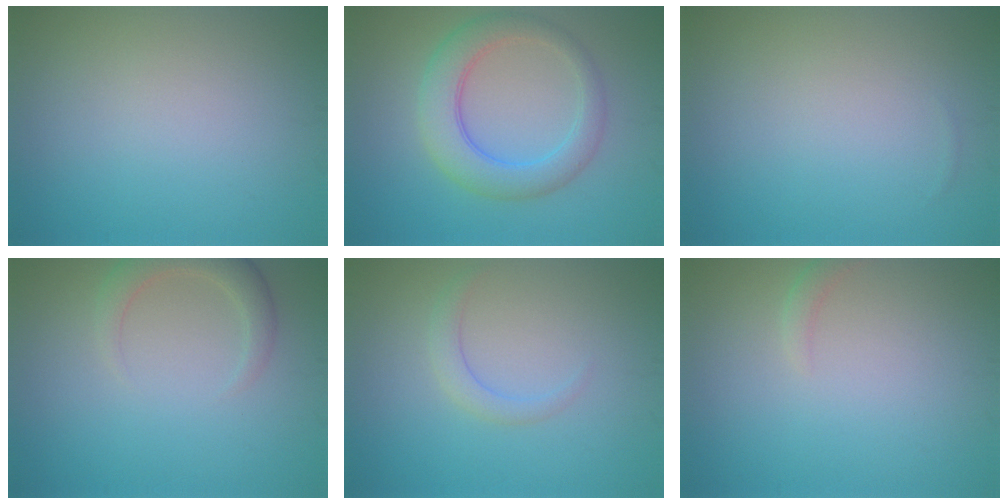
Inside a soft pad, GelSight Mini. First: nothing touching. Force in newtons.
{"total": 5.1, "press": 5.1, "slide": 0.3}
{"total": 0.0}
{"total": 2.8, "press": 2.8, "slide": 0.4}
{"total": 1.6, "press": 1.6, "slide": 0.1}
{"total": 1.0, "press": 0.9, "slide": 0.2}